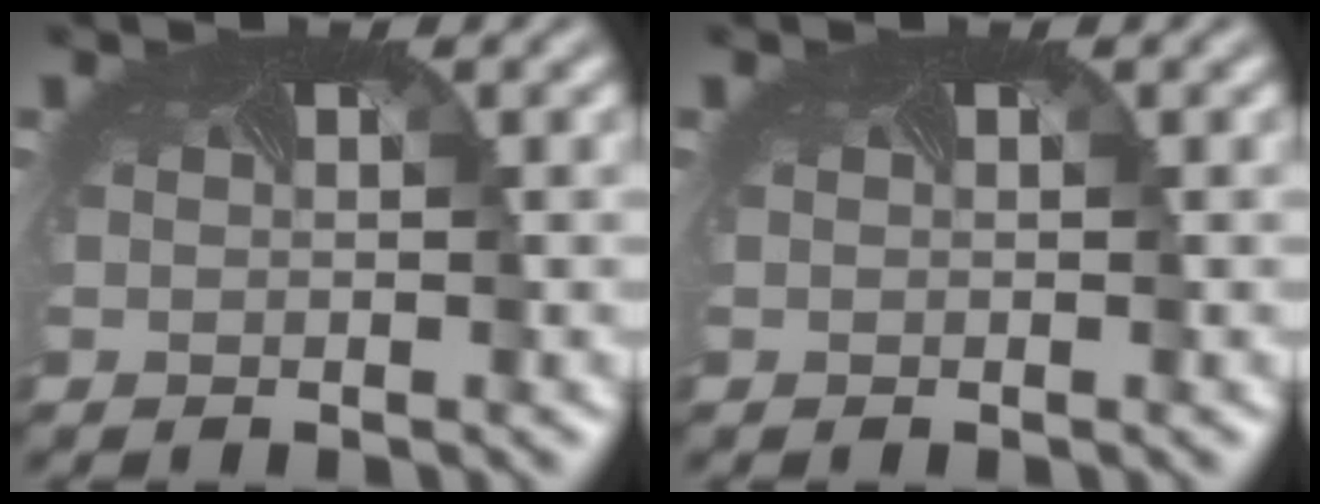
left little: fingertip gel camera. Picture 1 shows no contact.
{"total": 0.0}